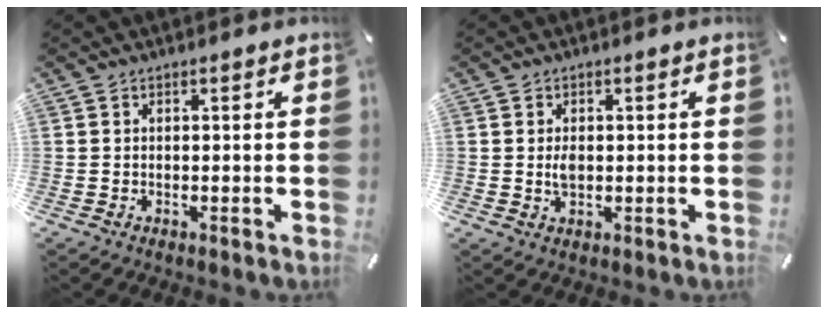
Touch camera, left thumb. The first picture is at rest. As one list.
[{"total": 2.5, "force": [0.2, 1.5, 2.0], "torque": [-0.041, -0.005, -0.001]}]